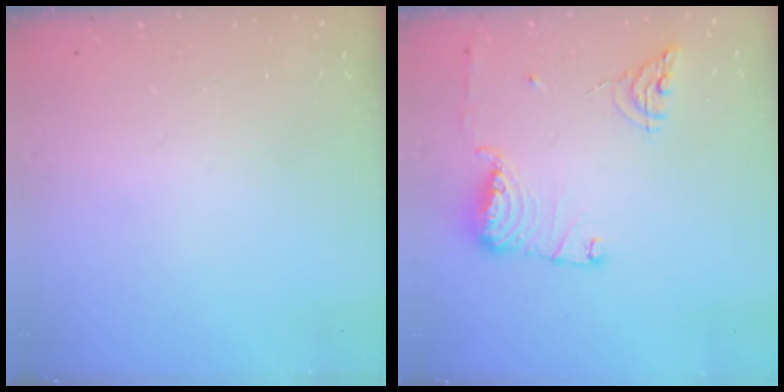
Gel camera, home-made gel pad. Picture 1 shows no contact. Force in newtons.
{"total": 12.0, "press": 11.9, "slide": 1.6}